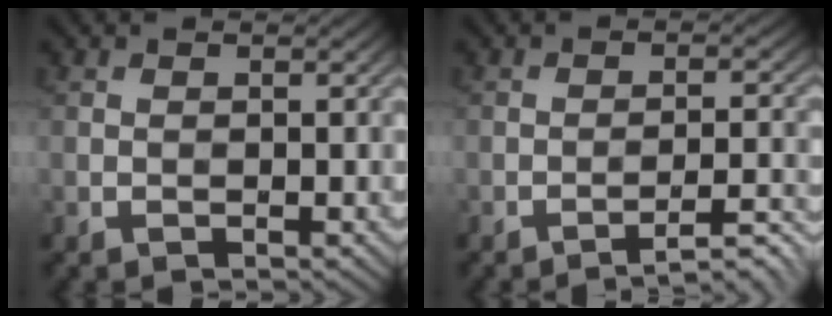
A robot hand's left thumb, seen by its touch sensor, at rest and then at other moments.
{"total": 4.9, "force": [-3.8, 0.5, 3.0], "torque": [-0.052, 0.017, -0.058]}